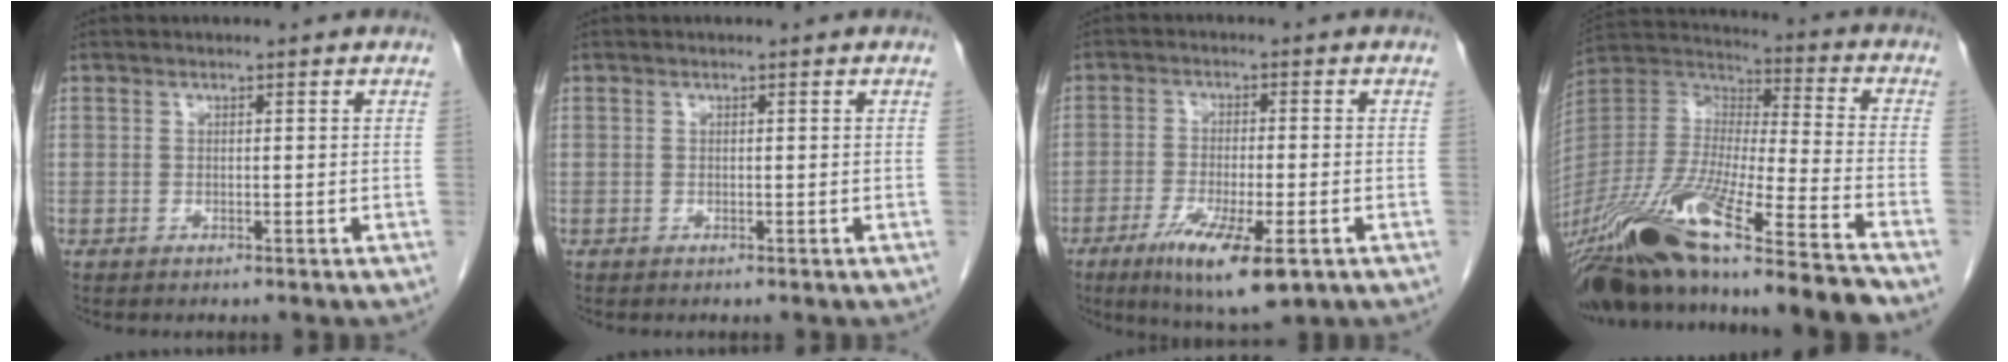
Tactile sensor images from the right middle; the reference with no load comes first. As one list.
[{"total": 0.0}, {"total": 9.6, "force": [-4.9, 1.7, 8.0], "torque": [-0.142, -0.025, -0.077]}, {"total": 25.6, "force": [-19.6, 0.4, 16.5], "torque": [-0.328, -0.045, -0.356]}]